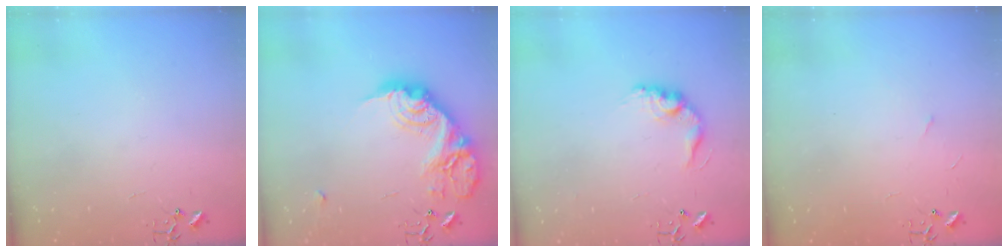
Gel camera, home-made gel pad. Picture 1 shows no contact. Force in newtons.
{"total": 24.1, "press": 24.1, "slide": 1.4}
{"total": 11.4, "press": 11.4, "slide": 0.6}
{"total": 2.6, "press": 2.6, "slide": 0.4}